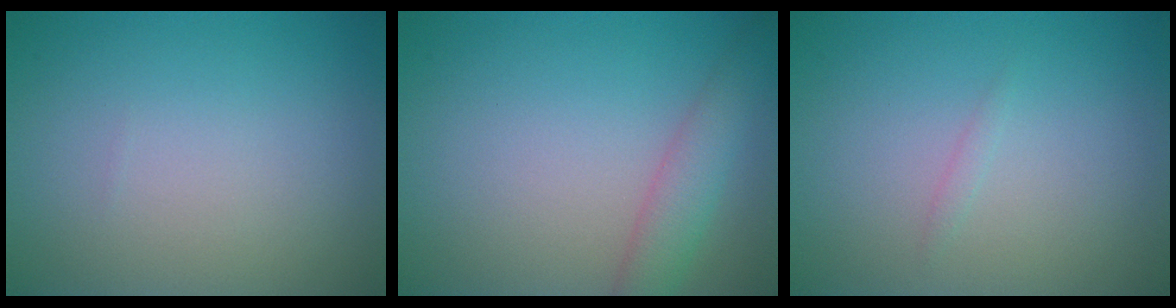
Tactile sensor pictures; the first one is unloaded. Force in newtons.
{"total": 3.0, "press": 3.0, "slide": 0.1}
{"total": 0.5, "press": 0.5, "slide": 0.0}